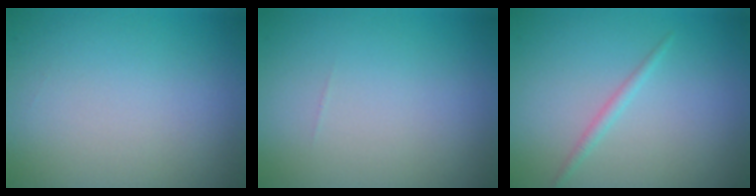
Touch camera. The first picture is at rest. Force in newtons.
{"total": 0.0}
{"total": 1.0, "press": 1.0, "slide": 0.0}